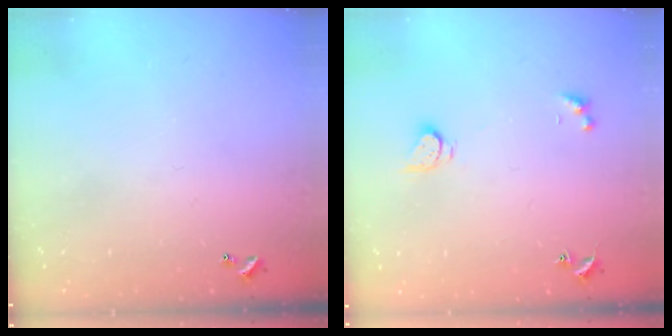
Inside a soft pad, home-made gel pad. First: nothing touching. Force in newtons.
{"total": 2.9, "press": 2.9, "slide": 0.5}